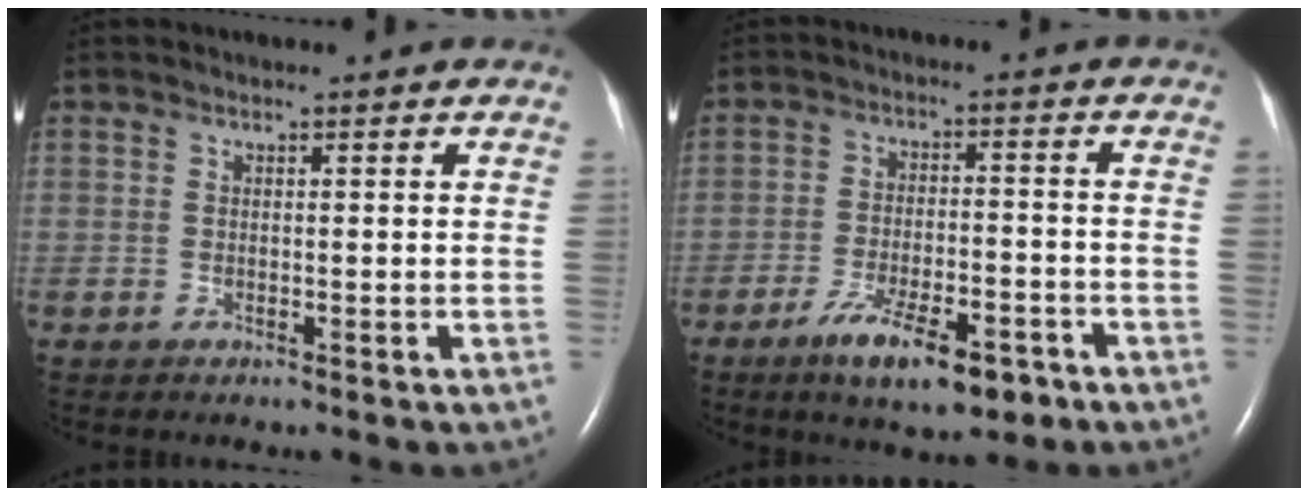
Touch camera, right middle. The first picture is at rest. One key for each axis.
{"total": 9.5, "fx": -6.0, "fy": 2.8, "fz": 6.8, "tx": -0.120, "ty": -0.008, "tz": -0.093}